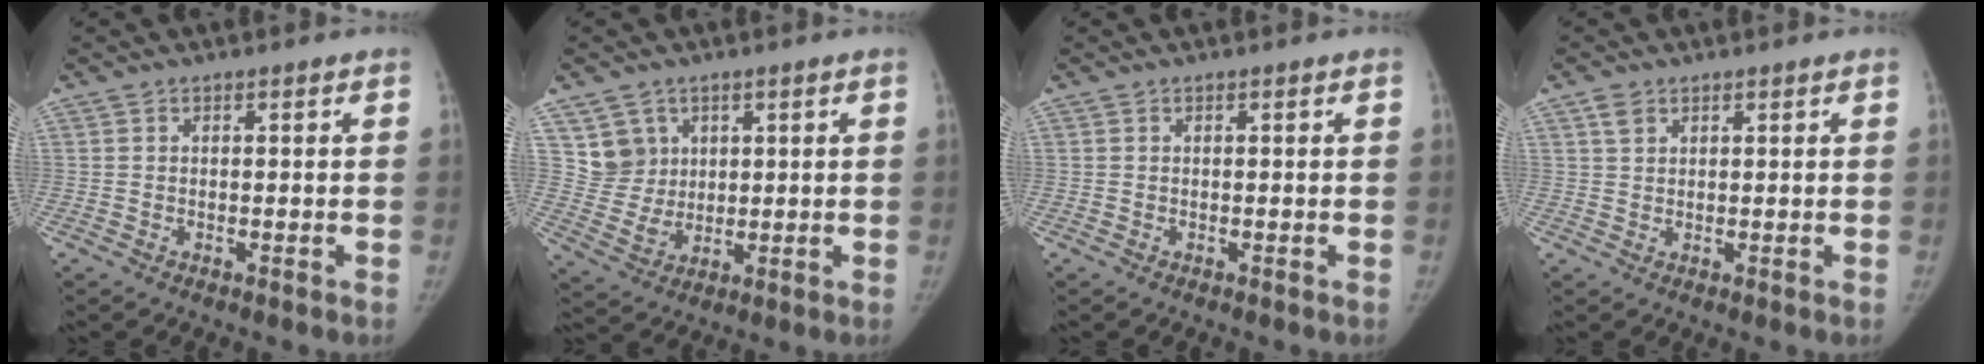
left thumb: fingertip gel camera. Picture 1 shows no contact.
{"total": 6.8, "force": [2.9, 6.0, 1.1], "torque": [0.010, -0.025, 0.065]}
{"total": 0.0}
{"total": 2.3, "force": [1.3, 1.5, 1.1], "torque": [-0.017, 0.002, 0.026]}